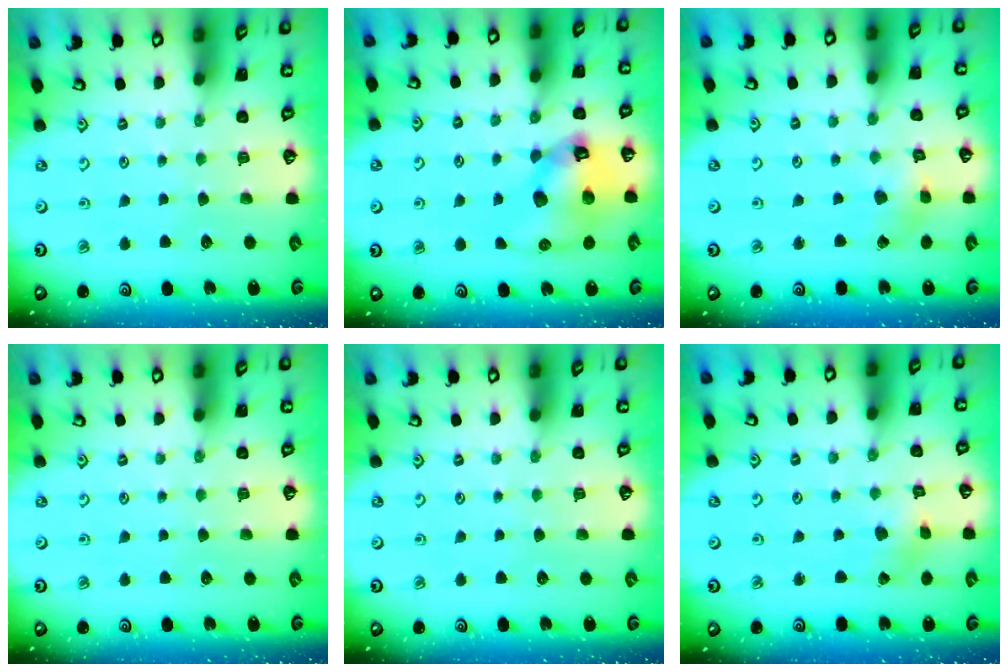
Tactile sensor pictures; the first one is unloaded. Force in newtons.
{"total": 12.9, "press": 12.8, "slide": 1.8}
{"total": 2.6, "press": 2.6, "slide": 0.3}
{"total": 0.0}
{"total": 0.0}
{"total": 1.3, "press": 1.3, "slide": 0.2}